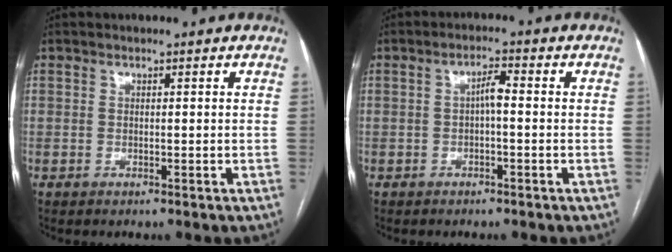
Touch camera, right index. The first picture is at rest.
{"total": 2.6, "force": [-0.2, 0.6, 2.5], "torque": [-0.043, 0.009, -0.003]}